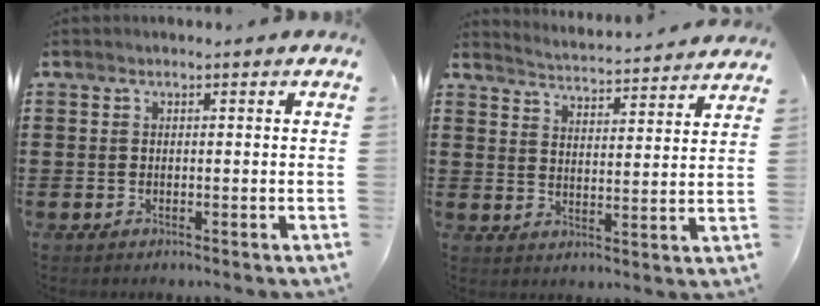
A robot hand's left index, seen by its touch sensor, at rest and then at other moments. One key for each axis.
{"total": 3.6, "fx": 3.5, "fy": -0.7, "fz": 0.0, "tx": -0.020, "ty": -0.033, "tz": 0.055}